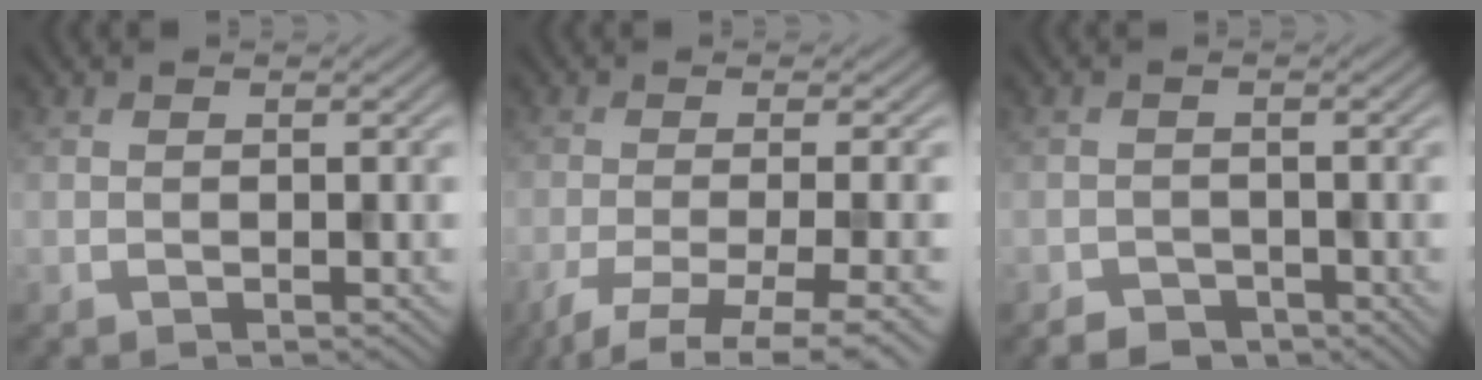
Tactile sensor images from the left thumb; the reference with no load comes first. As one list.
[{"total": 6.6, "force": [-3.2, 1.6, 5.6], "torque": [-0.093, -0.010, -0.057]}, {"total": 2.3, "force": [-1.8, 1.3, 0.6], "torque": [-0.009, -0.003, -0.036]}]